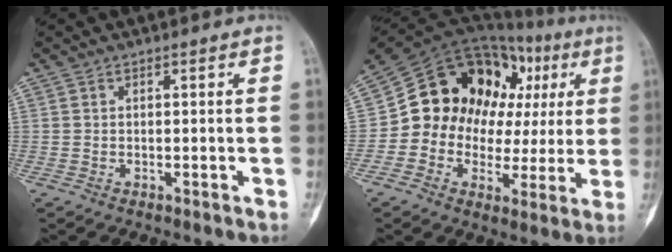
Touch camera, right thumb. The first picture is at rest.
{"total": 21.9, "force": [4.4, 16.1, 14.1], "torque": [-0.151, 0.055, 0.072]}